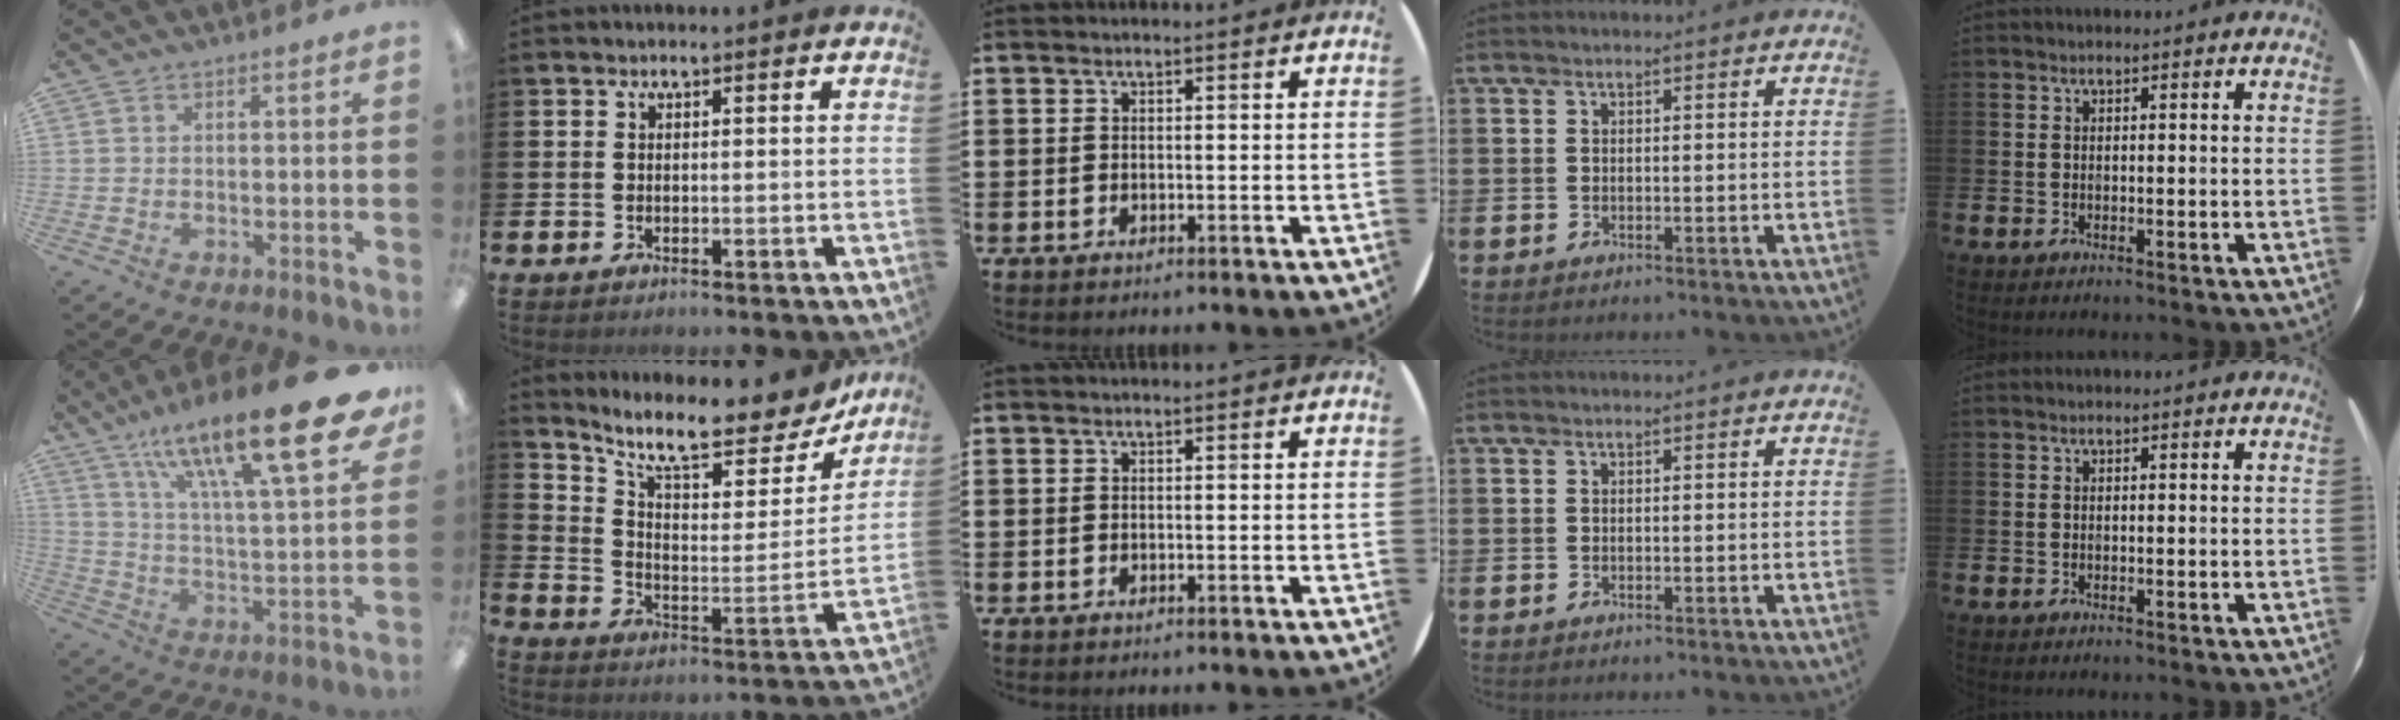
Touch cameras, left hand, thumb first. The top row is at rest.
{"thumb": {"total": 25.2, "force": [16.6, 5.3, 18.1], "torque": [-0.279, -0.106, 0.264]}, "index": {"total": 10.3, "force": [9.0, 2.5, 4.3], "torque": [-0.106, -0.072, 0.151]}}